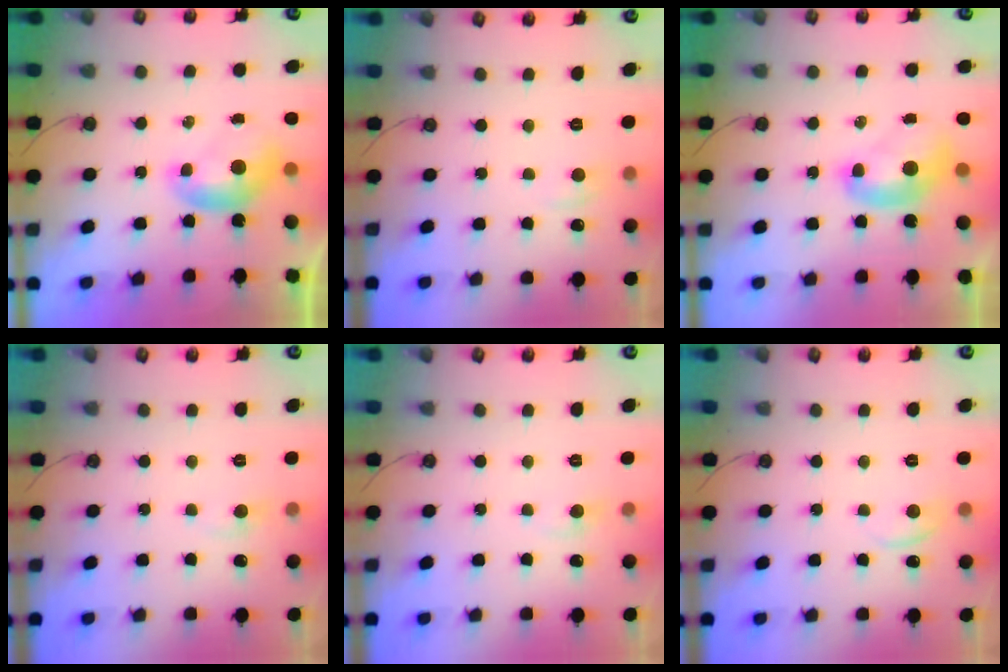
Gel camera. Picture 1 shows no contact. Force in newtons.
{"total": 0.6, "press": 0.3, "slide": 0.6}
{"total": 2.0, "press": 2.0, "slide": 0.2}
{"total": 1.1, "press": 0.8, "slide": 0.7}
{"total": 1.1, "press": 0.8, "slide": 0.7}
{"total": 2.1, "press": 2.1, "slide": 0.5}